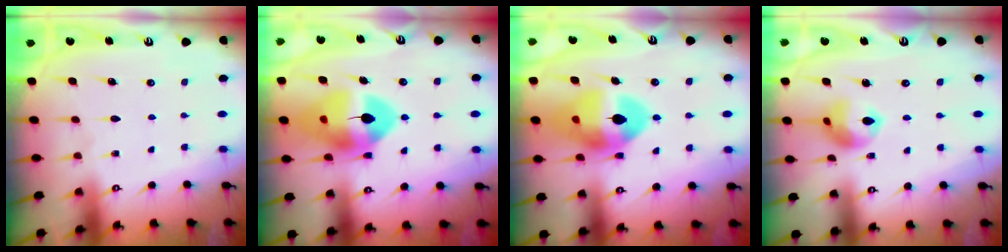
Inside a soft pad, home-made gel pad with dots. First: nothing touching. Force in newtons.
{"total": 15.2, "press": 15.0, "slide": 2.0}
{"total": 16.3, "press": 16.2, "slide": 2.0}
{"total": 9.6, "press": 9.6, "slide": 0.7}